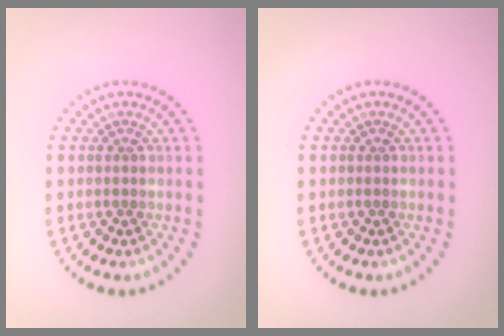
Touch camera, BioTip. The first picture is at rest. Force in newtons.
{"total": 0.0}